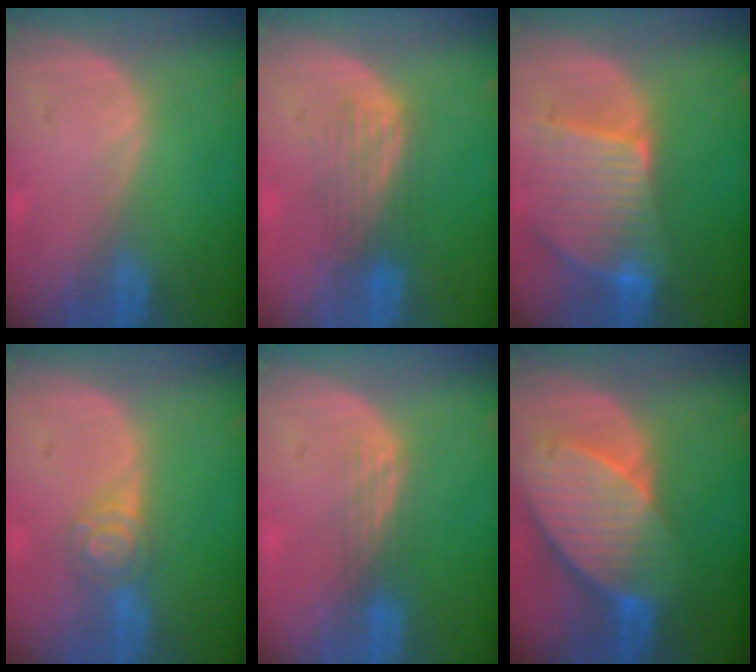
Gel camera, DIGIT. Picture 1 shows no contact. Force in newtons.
{"total": 4.3, "press": 4.3, "slide": 0.2}
{"total": 9.6, "press": 8.5, "slide": 4.5}
{"total": 4.1, "press": 4.0, "slide": 0.9}
{"total": 3.0, "press": 2.6, "slide": 1.4}
{"total": 10.5, "press": 9.2, "slide": 5.1}